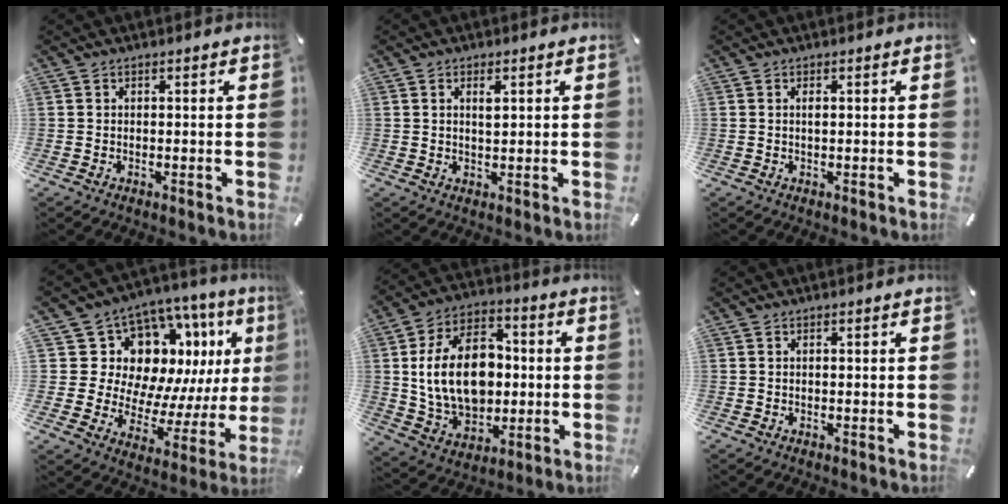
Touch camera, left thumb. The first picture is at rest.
{"total": 2.4, "force": [0.8, 0.9, 2.0], "torque": [-0.036, -0.001, 0.012]}
{"total": 0.9, "force": [0.2, 0.2, 0.9], "torque": [-0.017, 0.000, 0.002]}
{"total": 14.5, "force": [6.8, 11.0, 6.5], "torque": [-0.101, -0.080, 0.138]}
{"total": 18.2, "force": [0.2, 13.2, 12.5], "torque": [-0.248, 0.015, 0.005]}
{"total": 0.0}